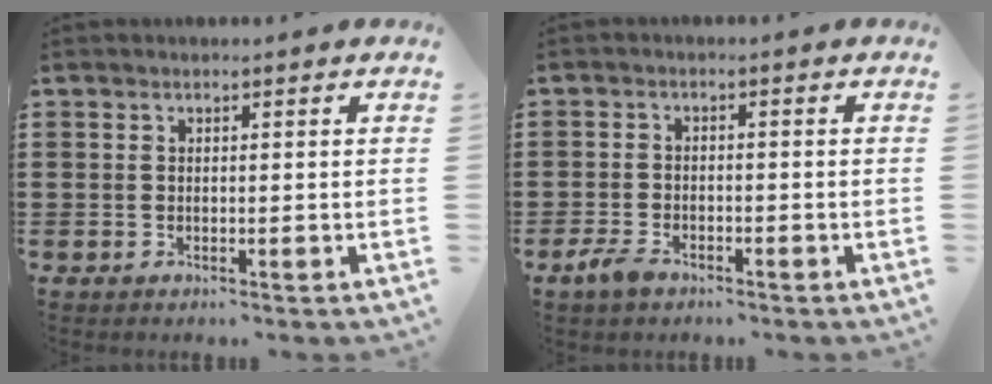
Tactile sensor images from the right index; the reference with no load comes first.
{"total": 2.7, "force": [-1.9, 1.1, 1.6], "torque": [-0.045, -0.004, -0.040]}